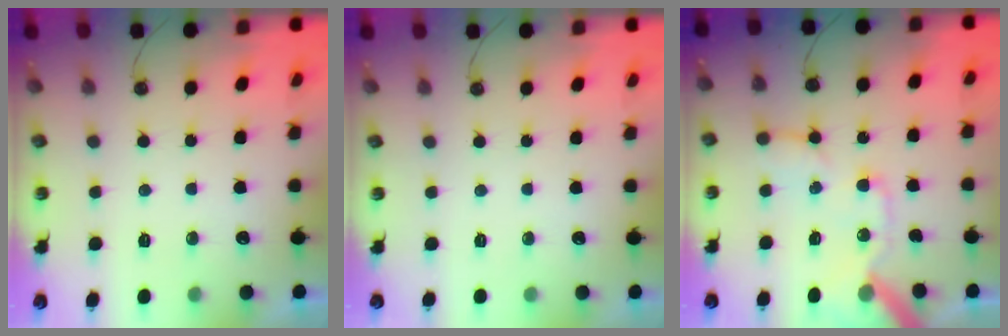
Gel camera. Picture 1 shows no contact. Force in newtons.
{"total": 0.0}
{"total": 16.4, "press": 16.2, "slide": 2.0}